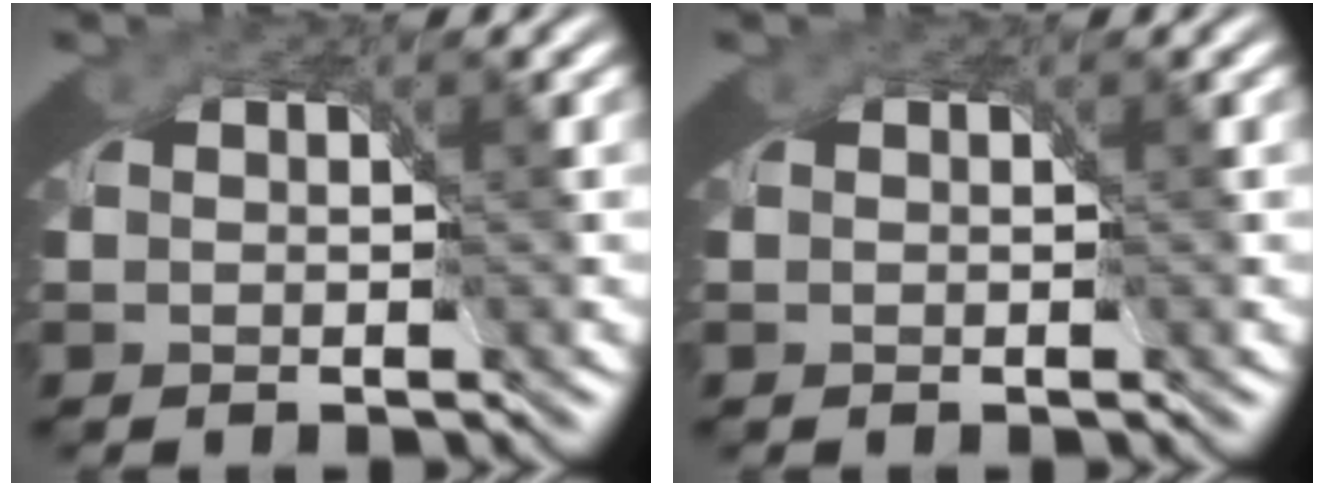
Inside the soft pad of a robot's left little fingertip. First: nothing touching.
{"total": 0.0}